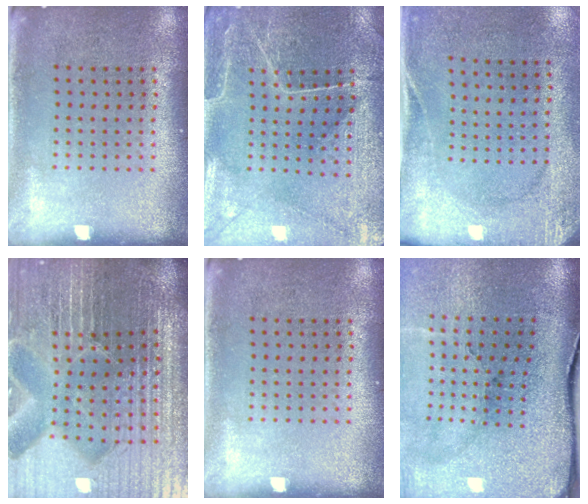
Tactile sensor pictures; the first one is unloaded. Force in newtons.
{"total": 1.1, "press": 1.0, "slide": 0.4}
{"total": 2.7, "press": 2.1, "slide": 1.7}
{"total": 7.3, "press": 6.4, "slide": 3.6}
{"total": 0.0}
{"total": 4.9, "press": 3.9, "slide": 3.0}